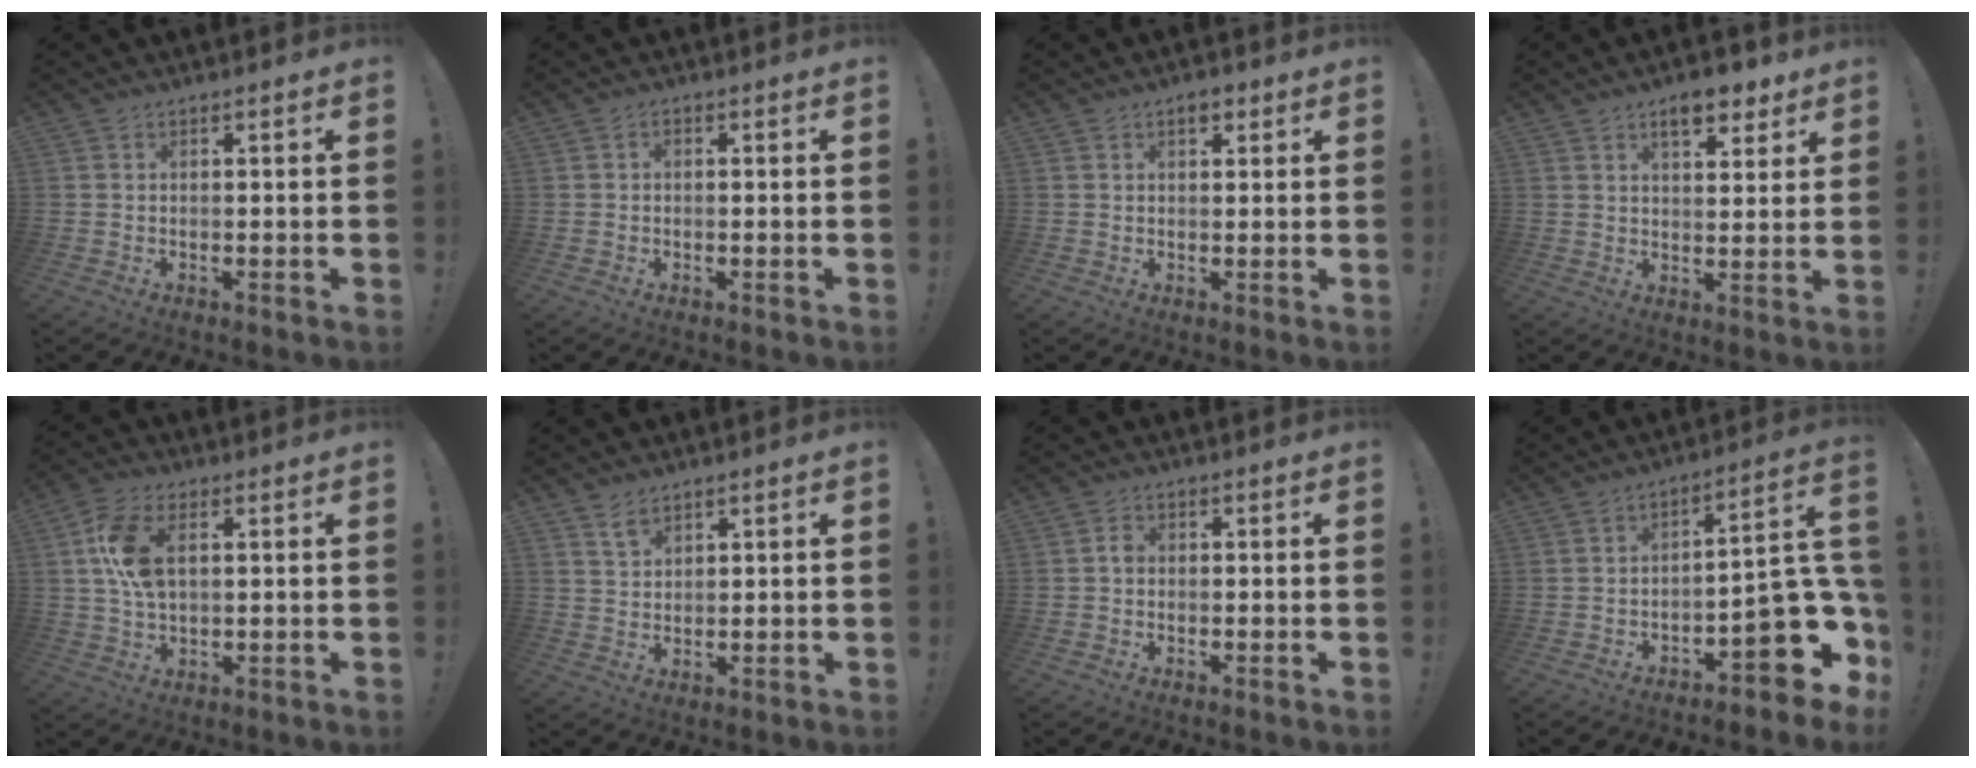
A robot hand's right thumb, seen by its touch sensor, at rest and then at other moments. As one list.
[{"total": 0.9, "force": [-0.6, 0.4, 0.5], "torque": [-0.017, 0.007, -0.011]}, {"total": 2.7, "force": [1.4, 1.6, 1.7], "torque": [-0.013, -0.004, 0.020]}, {"total": 7.9, "force": [5.3, 3.4, 4.7], "torque": [-0.049, -0.028, 0.089]}, {"total": 10.8, "force": [2.5, 6.4, 8.4], "torque": [-0.169, 0.000, 0.043]}, {"total": 3.7, "force": [2.6, 2.0, 1.6], "torque": [-0.020, -0.013, 0.048]}, {"total": 1.8, "force": [-0.4, 1.3, 1.2], "torque": [-0.019, 0.007, -0.009]}, {"total": 14.8, "force": [-5.5, 6.2, 12.3], "torque": [-0.132, 0.024, -0.080]}]